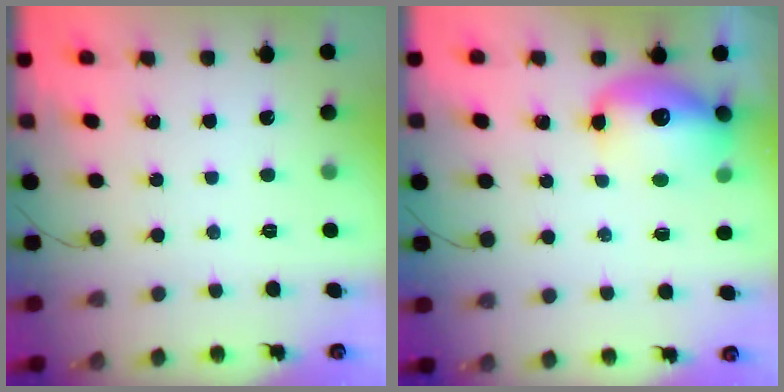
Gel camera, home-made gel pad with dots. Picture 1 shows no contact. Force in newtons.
{"total": 12.9, "press": 12.6, "slide": 2.6}